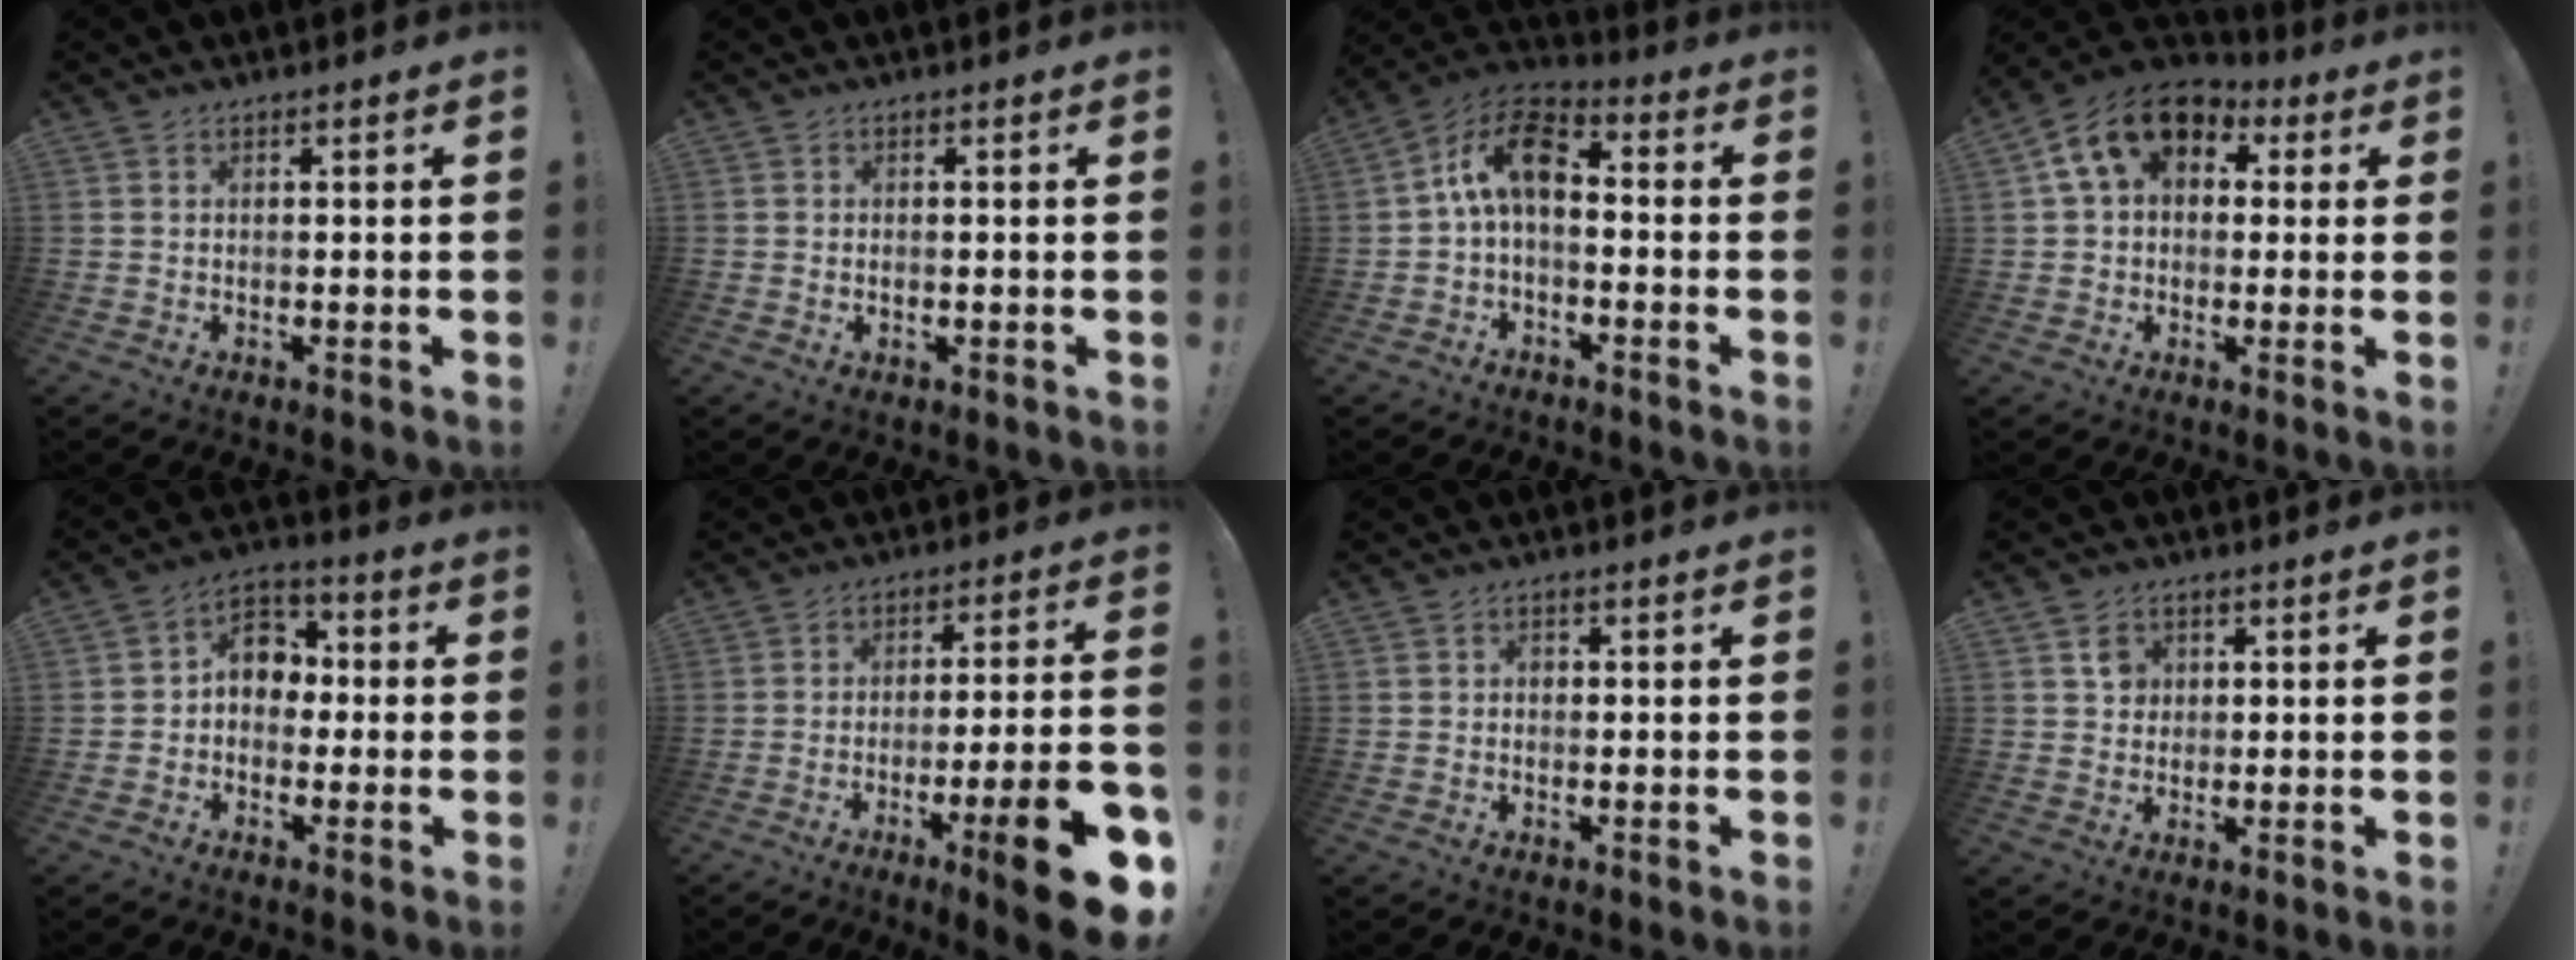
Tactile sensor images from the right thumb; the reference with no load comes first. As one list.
[{"total": 0.5, "force": [0.0, 0.4, 0.3], "torque": [-0.003, 0.001, -0.001]}, {"total": 11.3, "force": [1.1, 6.4, 9.2], "torque": [-0.162, 0.014, 0.021]}, {"total": 14.5, "force": [5.5, 9.8, 9.1], "torque": [-0.143, -0.004, 0.104]}, {"total": 8.7, "force": [0.3, 7.1, 5.1], "torque": [-0.082, 0.019, 0.014]}, {"total": 16.6, "force": [-7.7, 2.0, 14.5], "torque": [-0.201, 0.037, -0.107]}, {"total": 1.0, "force": [-0.5, 0.7, 0.5], "torque": [-0.009, 0.004, -0.010]}, {"total": 4.0, "force": [1.6, 3.6, 0.9], "torque": [0.007, -0.008, 0.023]}]